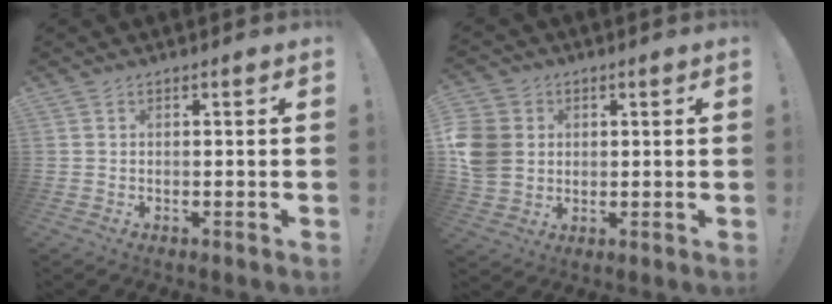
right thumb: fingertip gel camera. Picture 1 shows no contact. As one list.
[{"total": 9.8, "force": [0.8, 8.6, 4.7], "torque": [-0.097, 0.003, 0.020]}]